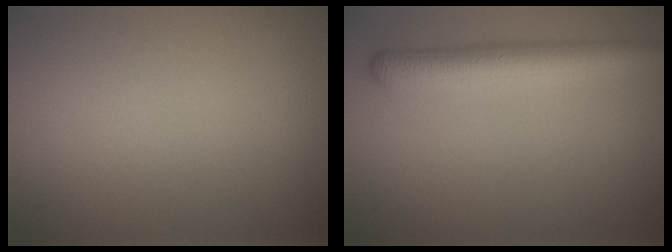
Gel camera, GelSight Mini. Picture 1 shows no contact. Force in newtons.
{"total": 4.7, "press": 4.7, "slide": 0.2}